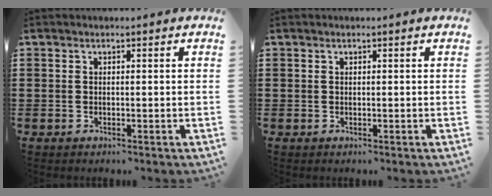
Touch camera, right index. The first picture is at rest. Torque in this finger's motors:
{"motor_torque": [0.68, 0.33, 0.03, 0.02]}